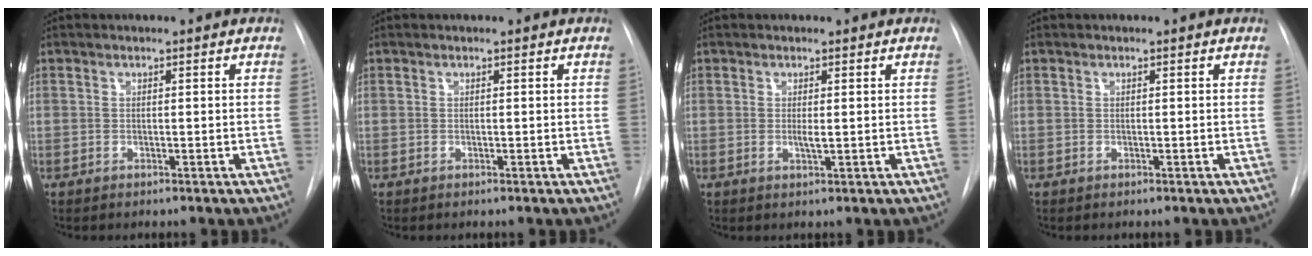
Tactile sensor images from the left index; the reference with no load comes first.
{"total": 0.0}
{"total": 1.0, "force": [-0.1, 0.1, 1.0], "torque": [-0.025, -0.007, 0.000]}
{"total": 0.0}